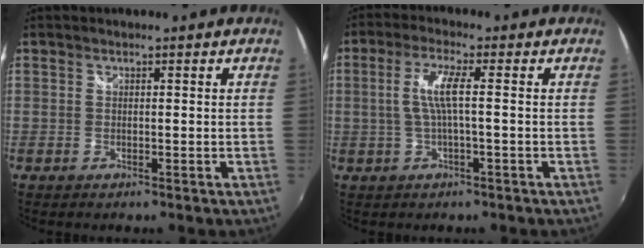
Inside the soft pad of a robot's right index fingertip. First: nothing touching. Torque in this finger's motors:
{"motor_torque": [0.39, -0.22, 0.41, 0.06]}